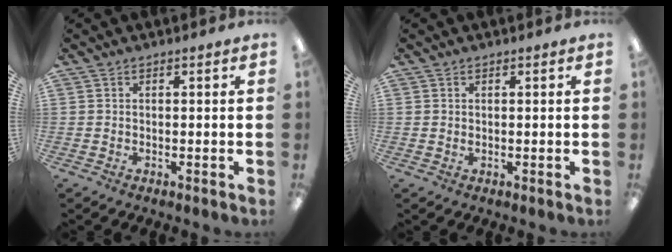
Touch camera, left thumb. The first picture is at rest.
{"total": 0.6, "force": [0.4, 0.5, 0.1], "torque": [0.004, -0.003, 0.005]}